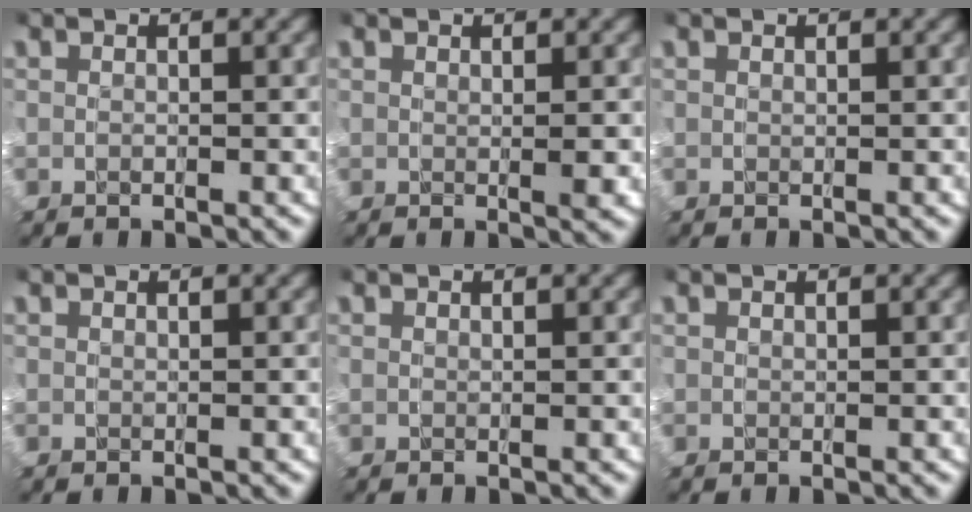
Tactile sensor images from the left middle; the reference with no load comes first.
{"total": 0.6, "force": [0.3, -0.1, 0.6], "torque": [-0.004, -0.004, 0.006]}
{"total": 0.0}
{"total": 0.0}
{"total": 0.0}
{"total": 0.0}